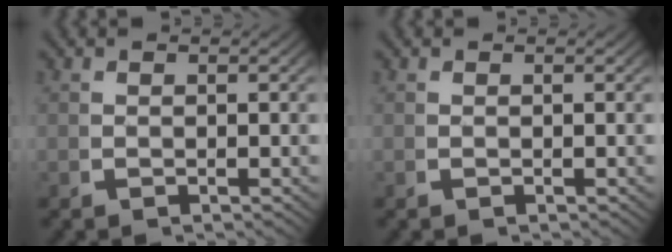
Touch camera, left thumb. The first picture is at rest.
{"total": 0.0}